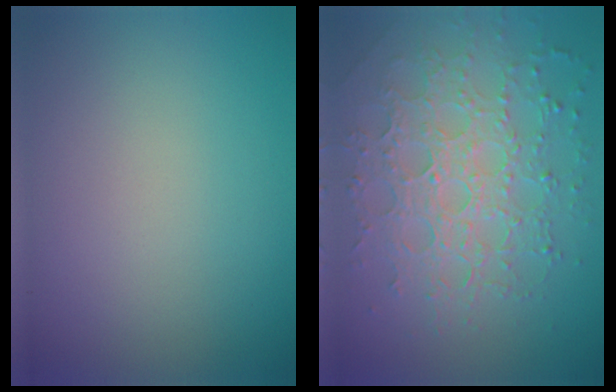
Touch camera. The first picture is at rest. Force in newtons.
{"total": 7.7, "press": 5.4, "slide": 5.4}